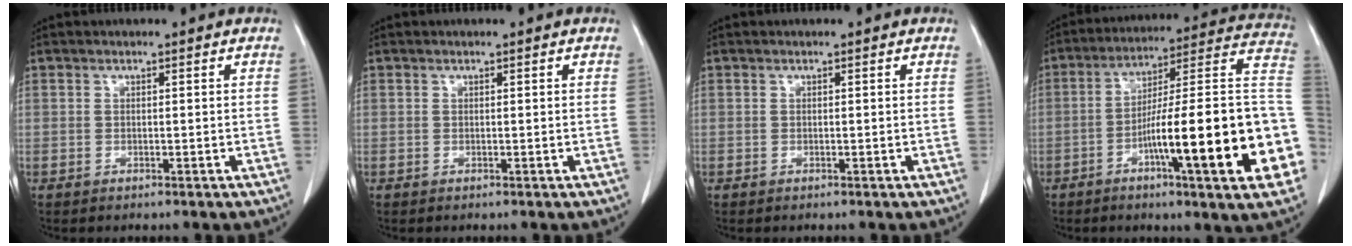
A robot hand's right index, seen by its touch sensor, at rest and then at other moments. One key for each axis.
{"total": 0.0}
{"total": 0.0}
{"total": 25.3, "fx": -6.9, "fy": 2.0, "fz": 24.3, "tx": -0.260, "ty": 0.015, "tz": -0.104}